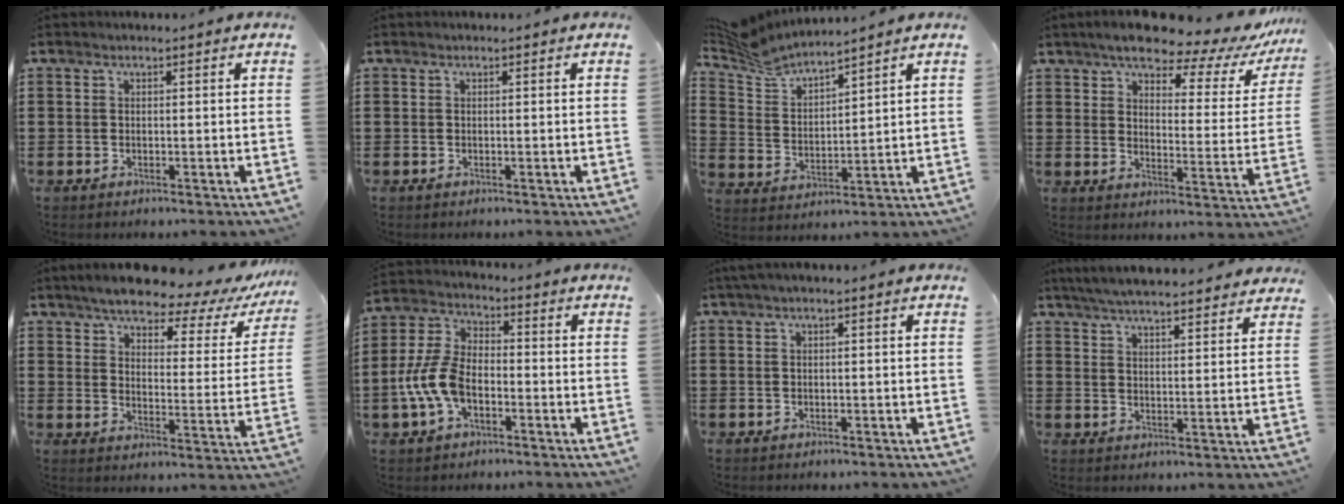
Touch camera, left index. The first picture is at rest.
{"total": 0.0}
{"total": 5.4, "force": [5.1, 0.8, 1.6], "torque": [-0.057, -0.023, 0.089]}
{"total": 8.6, "force": [7.6, 2.0, 3.7], "torque": [-0.084, -0.047, 0.127]}
{"total": 6.8, "force": [6.1, 1.1, 2.6], "torque": [-0.074, -0.041, 0.104]}
{"total": 8.2, "force": [-3.2, 4.7, 5.9], "torque": [-0.157, 0.000, -0.069]}
{"total": 0.8, "force": [-0.2, 0.1, 0.8], "torque": [-0.012, -0.004, -0.002]}
{"total": 5.4, "force": [5.3, 0.0, 1.3], "torque": [-0.044, -0.022, 0.094]}